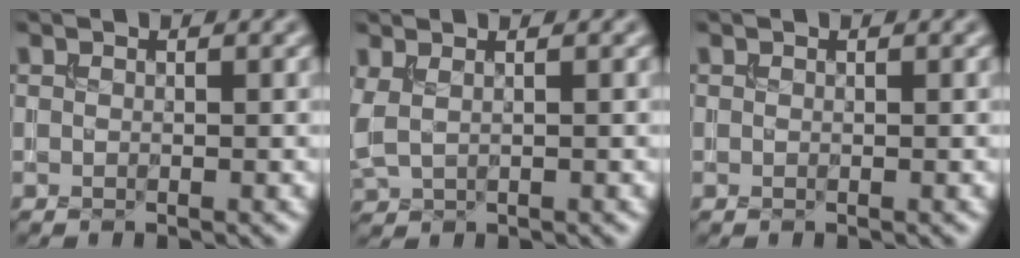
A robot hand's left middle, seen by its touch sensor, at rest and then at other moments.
{"total": 1.9, "force": [0.8, 1.0, 1.5], "torque": [-0.043, 0.004, 0.022]}
{"total": 0.0}